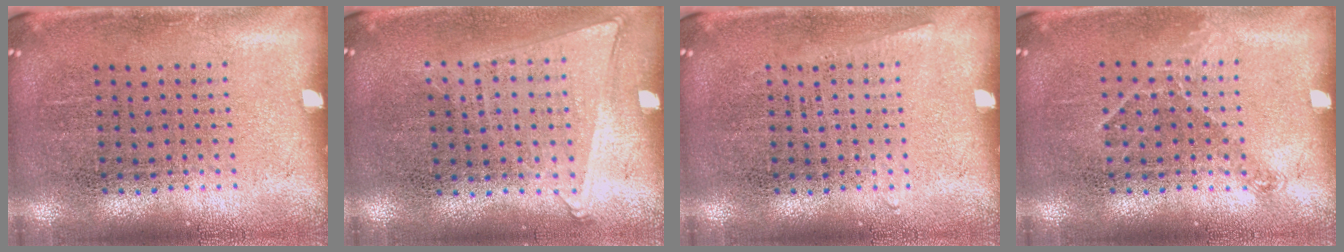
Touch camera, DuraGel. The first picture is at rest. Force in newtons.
{"total": 1.1, "press": 1.0, "slide": 0.5}
{"total": 0.7, "press": 0.7, "slide": 0.0}
{"total": 0.9, "press": 0.8, "slide": 0.5}